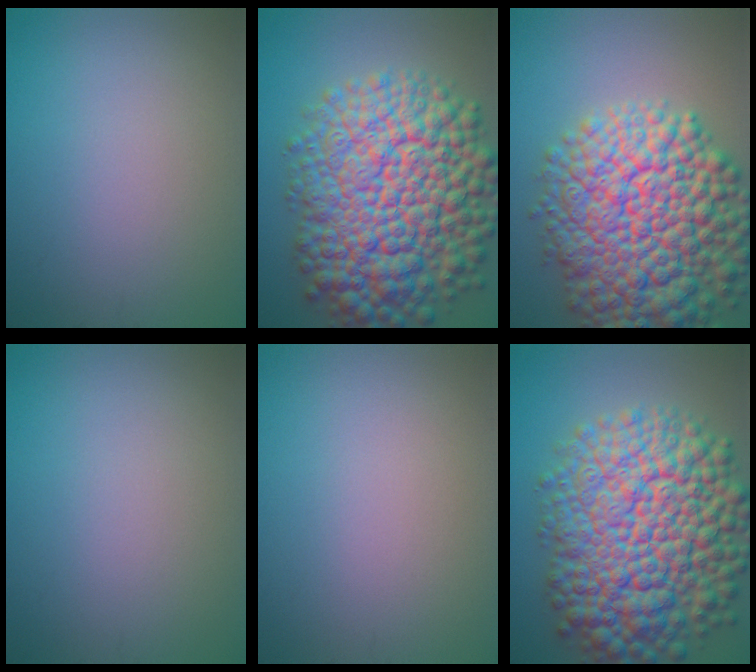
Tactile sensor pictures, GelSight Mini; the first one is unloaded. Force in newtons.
{"total": 15.7, "press": 15.7, "slide": 0.6}
{"total": 14.4, "press": 14.4, "slide": 0.7}
{"total": 0.0}
{"total": 0.0}
{"total": 15.7, "press": 15.7, "slide": 0.6}